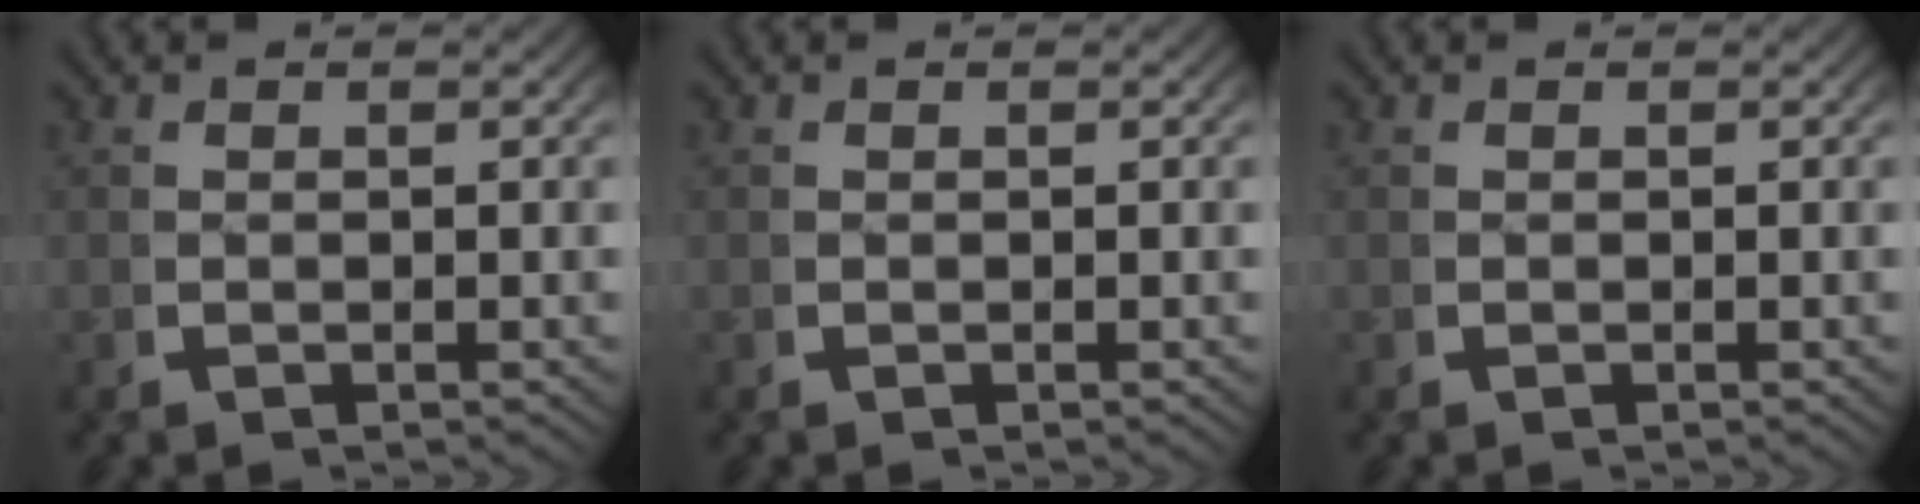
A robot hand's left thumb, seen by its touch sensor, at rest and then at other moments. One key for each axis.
{"total": 0.0}
{"total": 0.0}